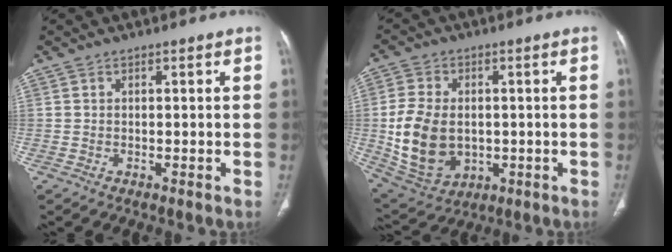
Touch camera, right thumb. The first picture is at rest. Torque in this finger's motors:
{"motor_torque": [-0.46, 1.19, 0.76, 0.72, 0.38]}